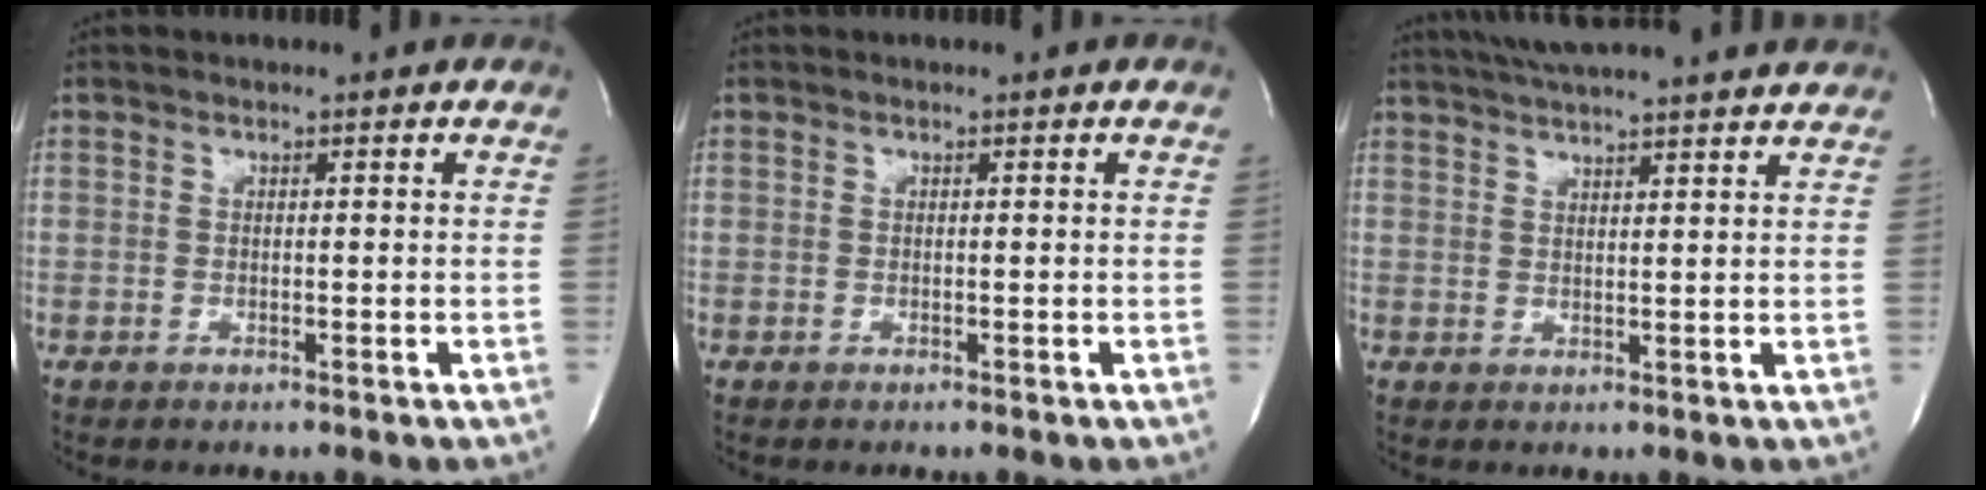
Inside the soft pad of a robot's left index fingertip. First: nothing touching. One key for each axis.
{"total": 0.0}
{"total": 16.9, "fx": 15.3, "fy": 0.8, "fz": 7.3, "tx": -0.127, "ty": 0.031, "tz": 0.207}